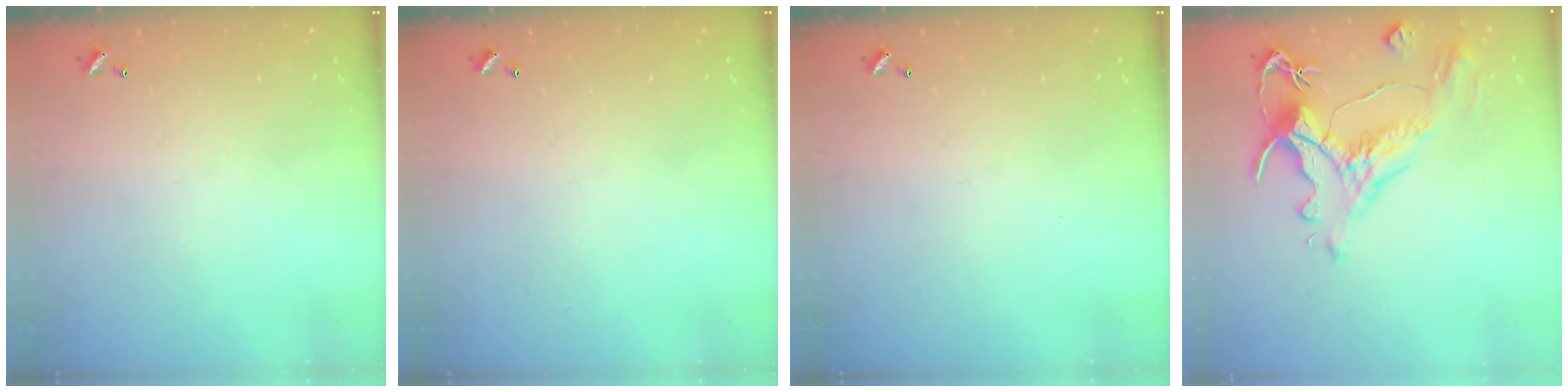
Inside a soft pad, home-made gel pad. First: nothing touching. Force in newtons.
{"total": 0.0}
{"total": 0.0}
{"total": 1.6, "press": 0.8, "slide": 1.4}